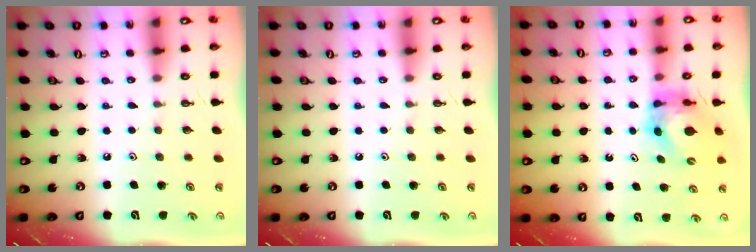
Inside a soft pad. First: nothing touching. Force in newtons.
{"total": 0.0}
{"total": 6.2, "press": 6.1, "slide": 0.6}